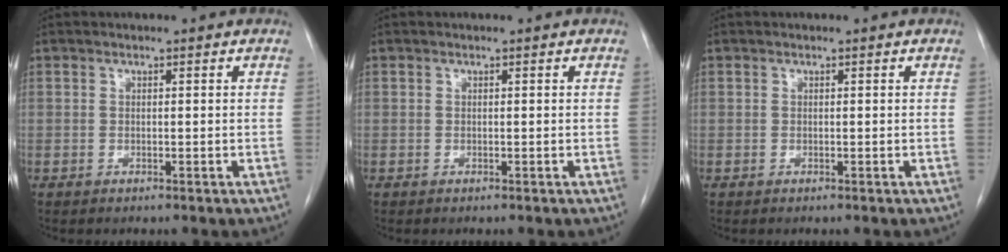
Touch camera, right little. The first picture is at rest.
{"total": 0.0}
{"total": 0.0}